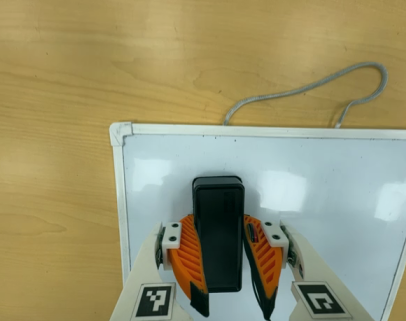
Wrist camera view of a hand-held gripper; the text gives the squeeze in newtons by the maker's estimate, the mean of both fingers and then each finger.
{"total": 15.3, "left": 15.3, "right": 15.2}